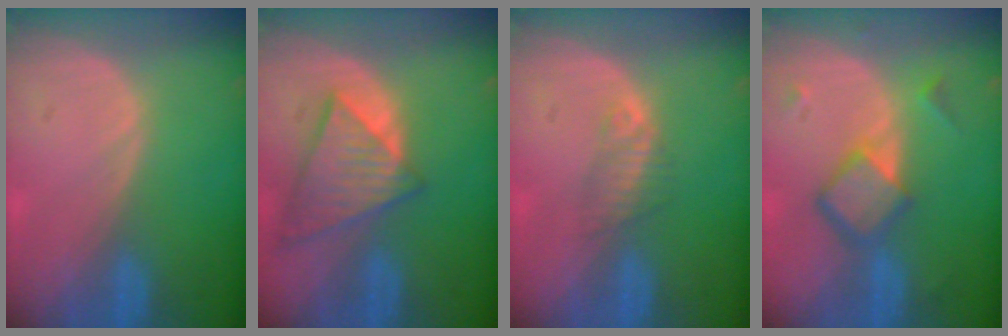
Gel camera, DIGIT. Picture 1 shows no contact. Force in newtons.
{"total": 8.6, "press": 7.5, "slide": 4.3}
{"total": 2.3, "press": 2.1, "slide": 0.8}
{"total": 6.3, "press": 5.4, "slide": 3.4}